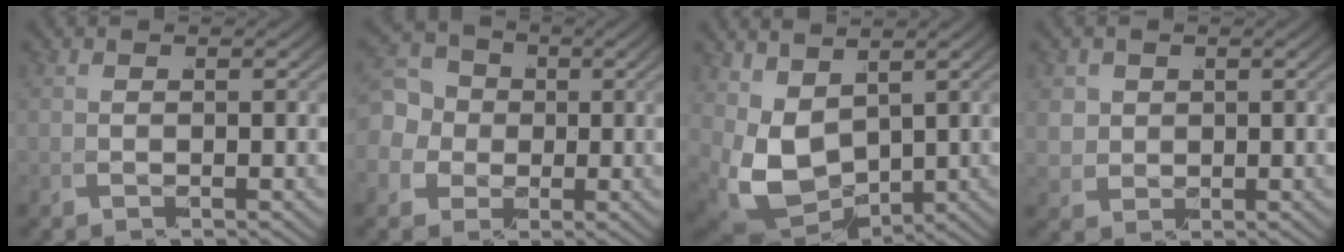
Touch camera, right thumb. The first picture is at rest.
{"total": 7.9, "force": [1.0, 6.8, 3.8], "torque": [-0.087, -0.011, 0.016]}
{"total": 8.9, "force": [0.1, 6.6, 6.0], "torque": [-0.161, -0.062, 0.038]}
{"total": 3.5, "force": [0.9, 3.0, 1.5], "torque": [-0.049, -0.022, 0.036]}